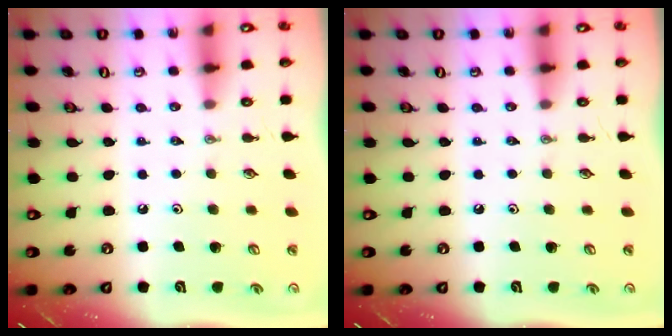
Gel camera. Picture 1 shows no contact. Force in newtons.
{"total": 0.0}